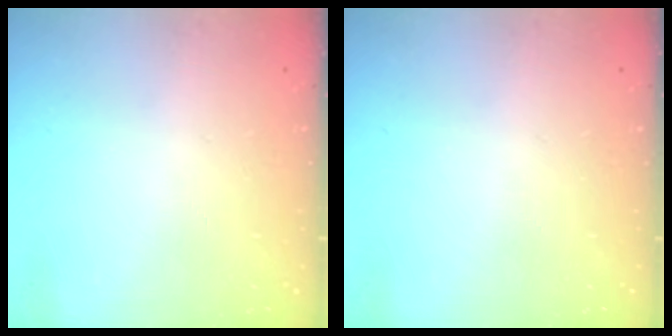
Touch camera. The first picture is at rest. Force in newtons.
{"total": 0.0}